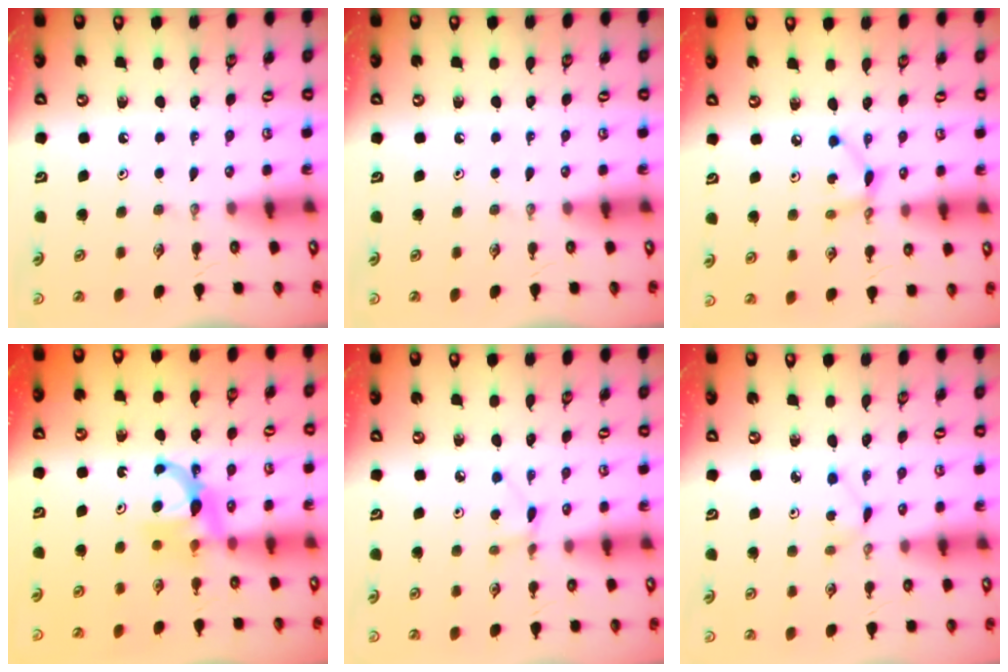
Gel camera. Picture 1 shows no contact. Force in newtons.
{"total": 0.0}
{"total": 6.1, "press": 6.1, "slide": 0.3}
{"total": 7.0, "press": 7.0, "slide": 0.4}
{"total": 2.9, "press": 2.9, "slide": 0.4}
{"total": 2.0, "press": 2.0, "slide": 0.2}